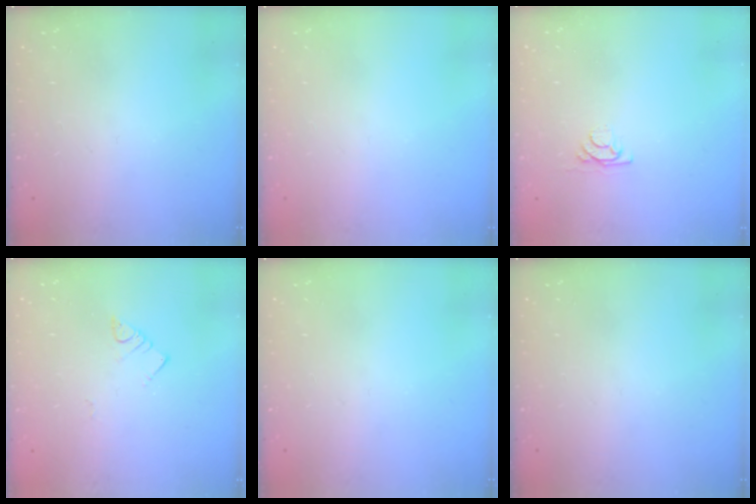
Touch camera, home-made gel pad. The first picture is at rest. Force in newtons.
{"total": 0.0}
{"total": 3.8, "press": 3.8, "slide": 0.4}
{"total": 3.0, "press": 3.0, "slide": 0.2}
{"total": 0.0}
{"total": 0.0}